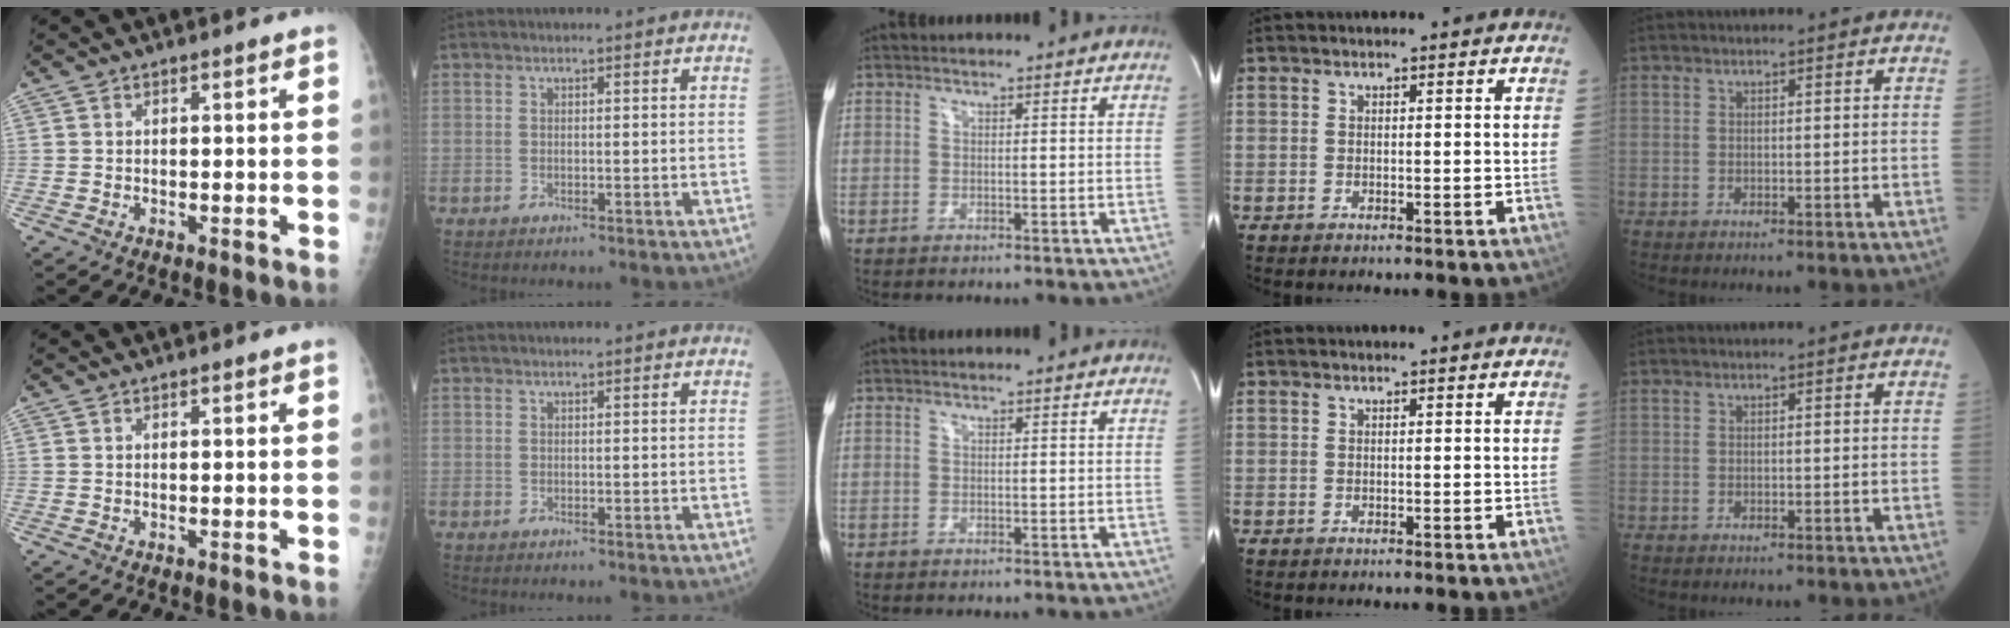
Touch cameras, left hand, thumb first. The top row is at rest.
{}